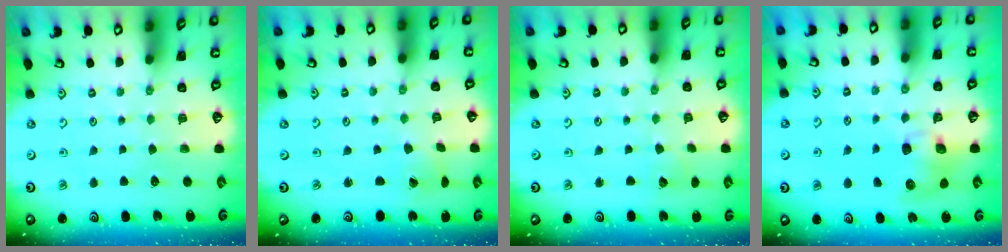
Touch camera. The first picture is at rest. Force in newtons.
{"total": 0.8, "press": 0.8, "slide": 0.1}
{"total": 3.8, "press": 3.7, "slide": 0.4}
{"total": 8.2, "press": 8.1, "slide": 1.2}